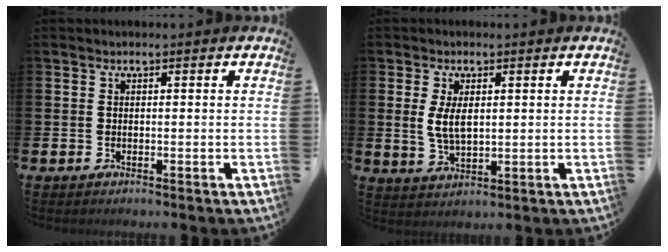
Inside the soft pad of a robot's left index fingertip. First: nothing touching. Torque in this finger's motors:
{"motor_torque": [1.14, -0.13, 0.59, 0.20]}